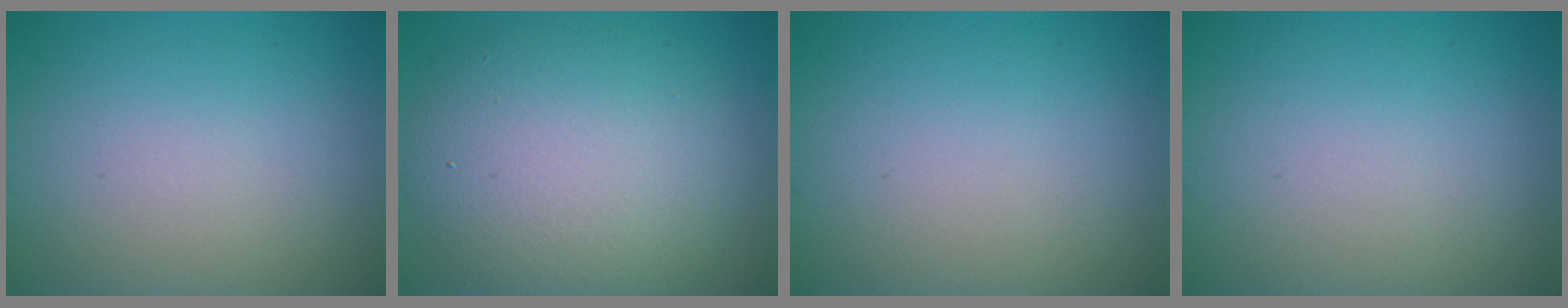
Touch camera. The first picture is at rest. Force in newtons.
{"total": 9.1, "press": 9.1, "slide": 0.9}
{"total": 0.0}
{"total": 0.0}